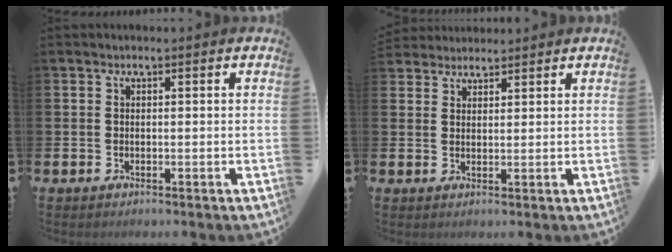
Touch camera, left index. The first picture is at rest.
{"total": 2.9, "force": [2.8, 0.8, -0.3], "torque": [-0.001, -0.008, 0.053]}